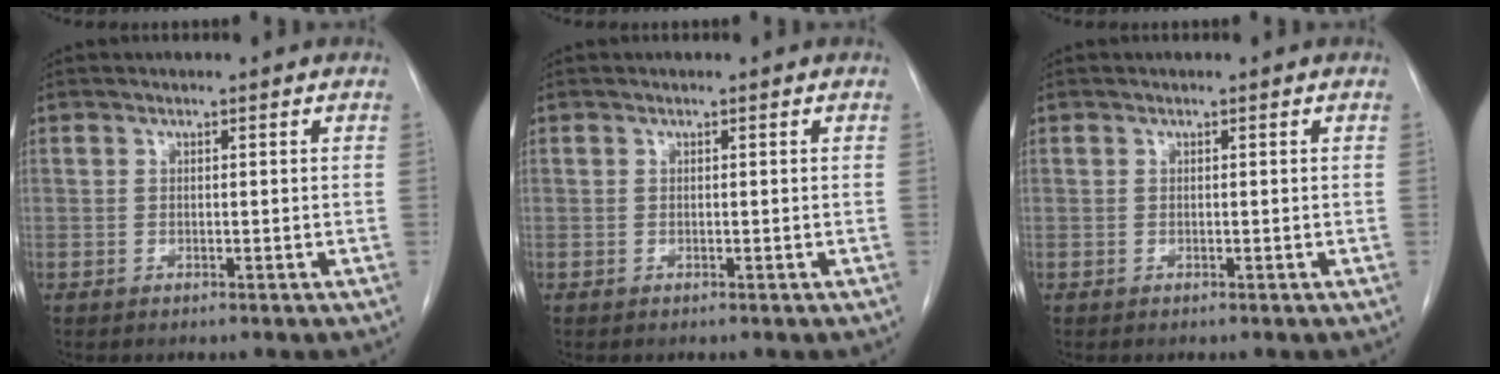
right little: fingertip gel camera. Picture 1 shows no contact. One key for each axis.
{"total": 0.0}
{"total": 0.0}